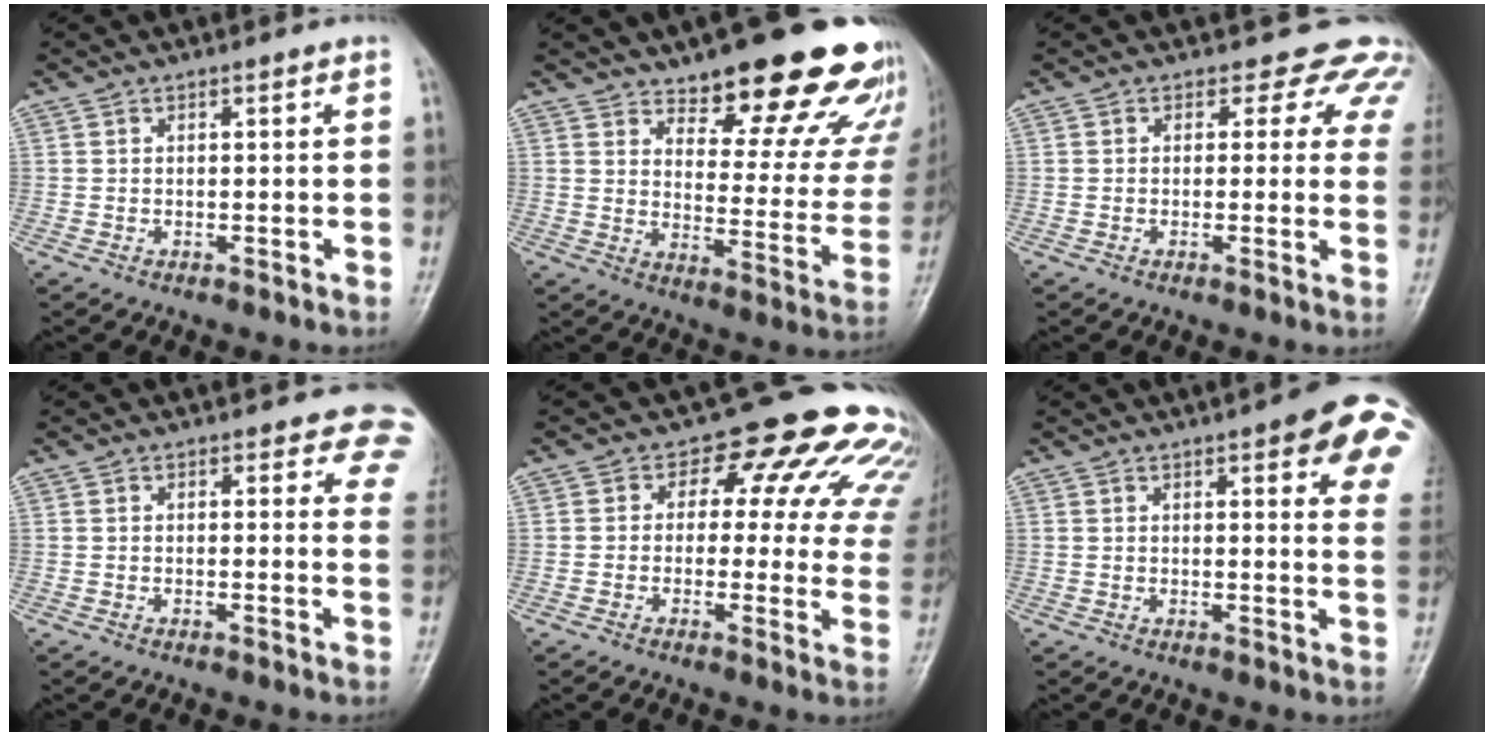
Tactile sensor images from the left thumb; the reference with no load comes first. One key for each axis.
{"total": 23.0, "fx": 17.6, "fy": 7.5, "fz": 12.7, "tx": -0.118, "ty": -0.111, "tz": 0.223}
{"total": 7.6, "fx": 5.4, "fy": 4.8, "fz": 2.2, "tx": 0.022, "ty": -0.015, "tz": 0.032}
{"total": 7.1, "fx": 5.4, "fy": 3.1, "fz": 3.4, "tx": 0.005, "ty": -0.020, "tz": 0.035}
{"total": 17.0, "fx": 9.0, "fy": 9.6, "fz": 10.7, "tx": -0.077, "ty": -0.017, "tz": 0.082}
{"total": 14.7, "fx": 6.9, "fy": 4.2, "fz": 12.3, "tx": -0.117, "ty": -0.022, "tz": 0.068}